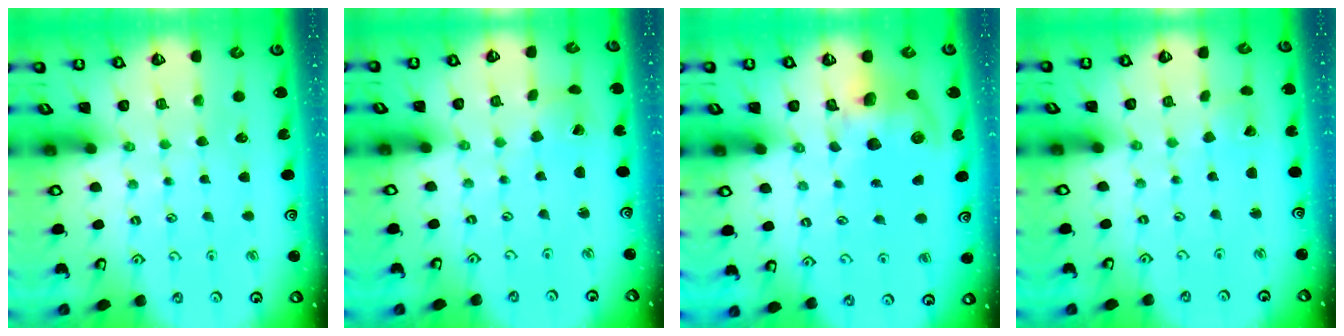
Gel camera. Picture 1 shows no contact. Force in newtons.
{"total": 1.0, "press": 1.0, "slide": 0.1}
{"total": 11.6, "press": 11.4, "slide": 1.9}
{"total": 2.5, "press": 2.4, "slide": 0.3}